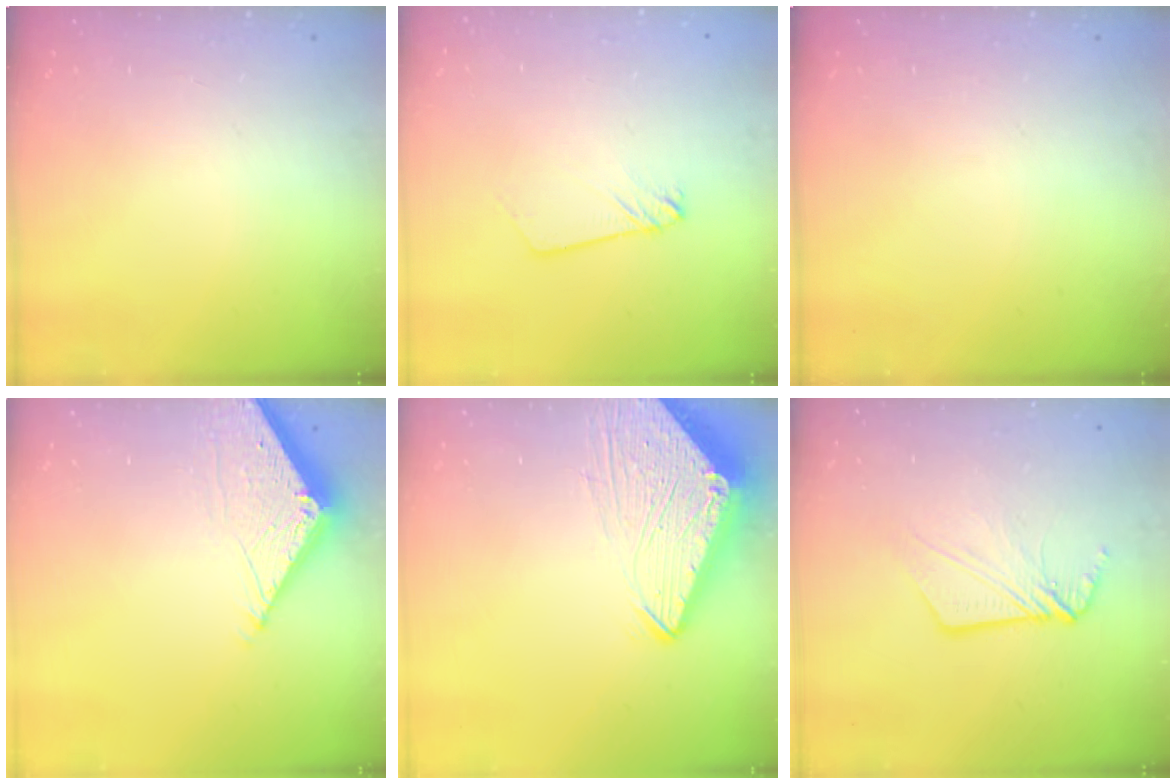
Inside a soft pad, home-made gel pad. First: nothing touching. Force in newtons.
{"total": 2.2, "press": 2.2, "slide": 0.1}
{"total": 0.0}
{"total": 6.6, "press": 6.6, "slide": 0.1}
{"total": 8.0, "press": 8.0, "slide": 0.7}
{"total": 8.3, "press": 8.3, "slide": 0.3}